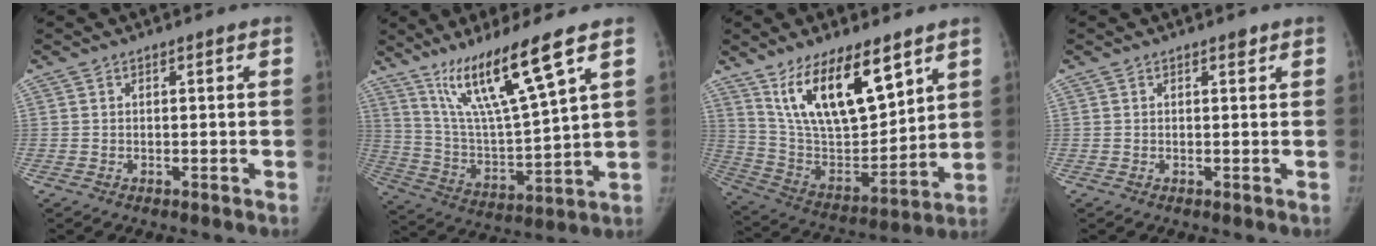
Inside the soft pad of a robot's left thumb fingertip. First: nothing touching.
{"total": 16.7, "force": [10.4, 1.0, 13.0], "torque": [-0.234, -0.055, 0.202]}
{"total": 19.4, "force": [11.4, 7.8, 13.6], "torque": [-0.200, -0.059, 0.225]}
{"total": 0.9, "force": [0.6, 0.4, 0.5], "torque": [-0.002, -0.003, 0.007]}